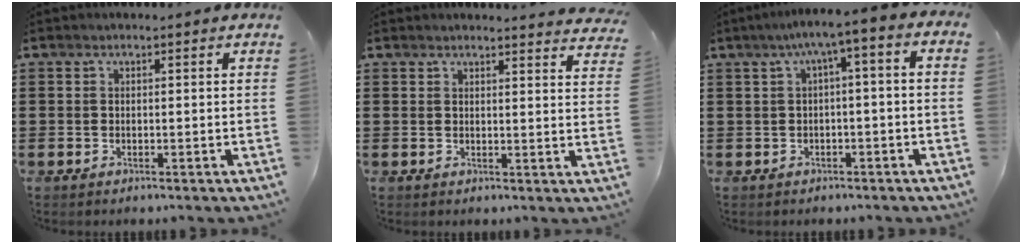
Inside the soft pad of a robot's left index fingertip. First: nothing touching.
{"total": 2.6, "force": [2.6, -0.2, 0.4], "torque": [-0.007, -0.013, 0.048]}
{"total": 4.0, "force": [-0.6, 0.4, 3.9], "torque": [-0.076, -0.002, -0.021]}